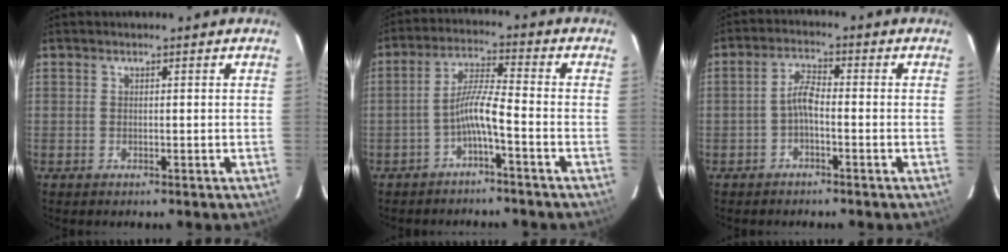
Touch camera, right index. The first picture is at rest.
{"total": 5.5, "force": [-2.9, 0.0, 4.7], "torque": [-0.106, 0.012, -0.054]}
{"total": 3.4, "force": [-1.5, 1.0, 2.9], "torque": [-0.062, 0.010, -0.031]}